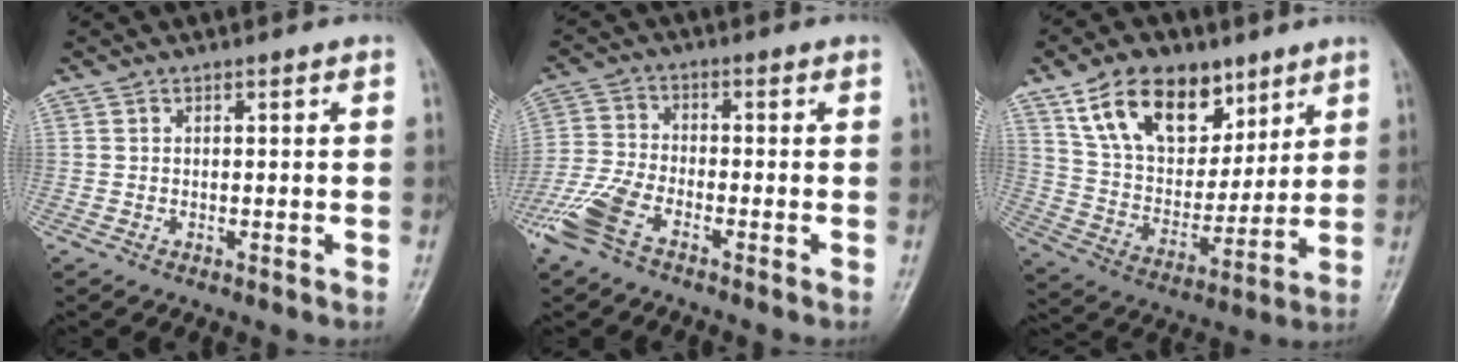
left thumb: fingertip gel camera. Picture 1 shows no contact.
{"total": 8.6, "force": [-5.3, 3.7, 5.6], "torque": [-0.140, 0.010, -0.115]}
{"total": 18.0, "force": [10.2, 11.2, 9.8], "torque": [-0.118, -0.040, 0.188]}